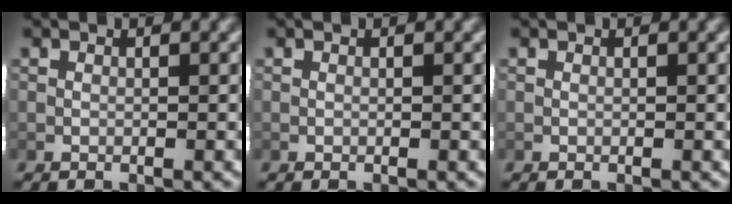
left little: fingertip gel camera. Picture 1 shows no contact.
{"total": 0.0}
{"total": 0.0}